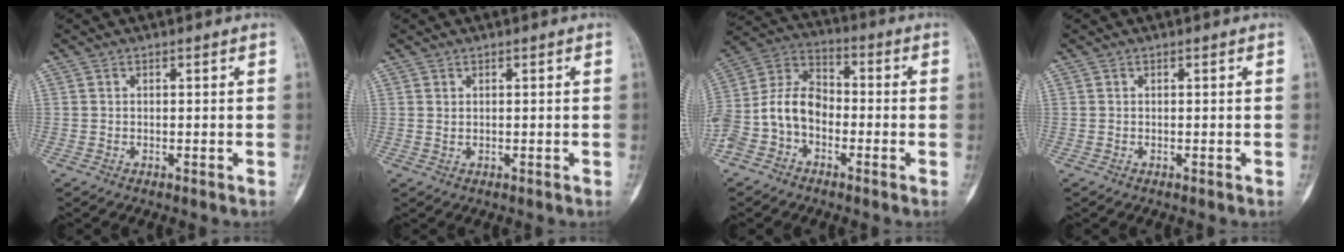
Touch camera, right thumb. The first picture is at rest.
{"total": 0.5, "force": [0.3, 0.2, 0.3], "torque": [-0.004, 0.001, 0.007]}
{"total": 12.3, "force": [-3.7, 8.8, 7.7], "torque": [-0.149, 0.049, -0.081]}
{"total": 0.0}